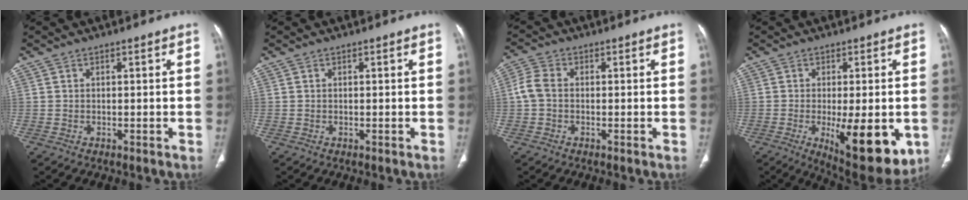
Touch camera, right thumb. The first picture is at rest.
{"total": 0.0}
{"total": 3.9, "force": [-0.4, 2.8, 2.8], "torque": [-0.067, 0.010, -0.017]}
{"total": 15.8, "force": [-4.2, 5.8, 14.0], "torque": [-0.167, -0.021, -0.042]}